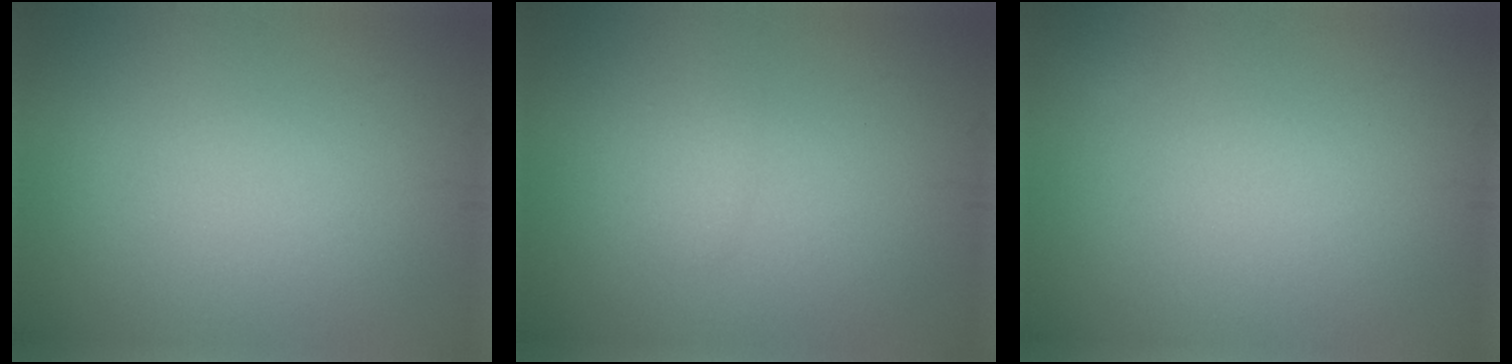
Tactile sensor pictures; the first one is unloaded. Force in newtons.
{"total": 1.0, "press": 1.0, "slide": 0.1}
{"total": 0.9, "press": 0.9, "slide": 0.2}